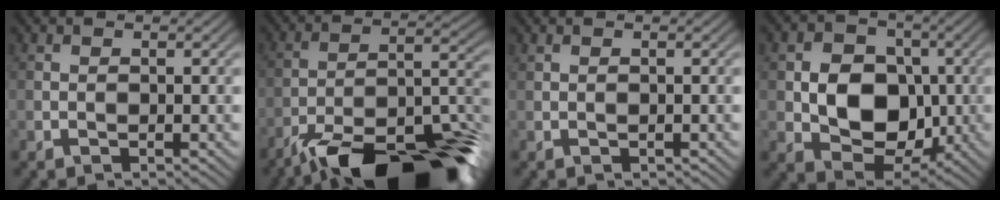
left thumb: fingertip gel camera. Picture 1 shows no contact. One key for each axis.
{"total": 19.7, "fx": -15.2, "fy": 5.7, "fz": 11.2, "tx": -0.155, "ty": -0.020, "tz": -0.236}
{"total": 0.0}
{"total": 9.9, "fx": -0.7, "fy": 7.7, "fz": 6.3, "tx": -0.120, "ty": -0.008, "tz": -0.021}